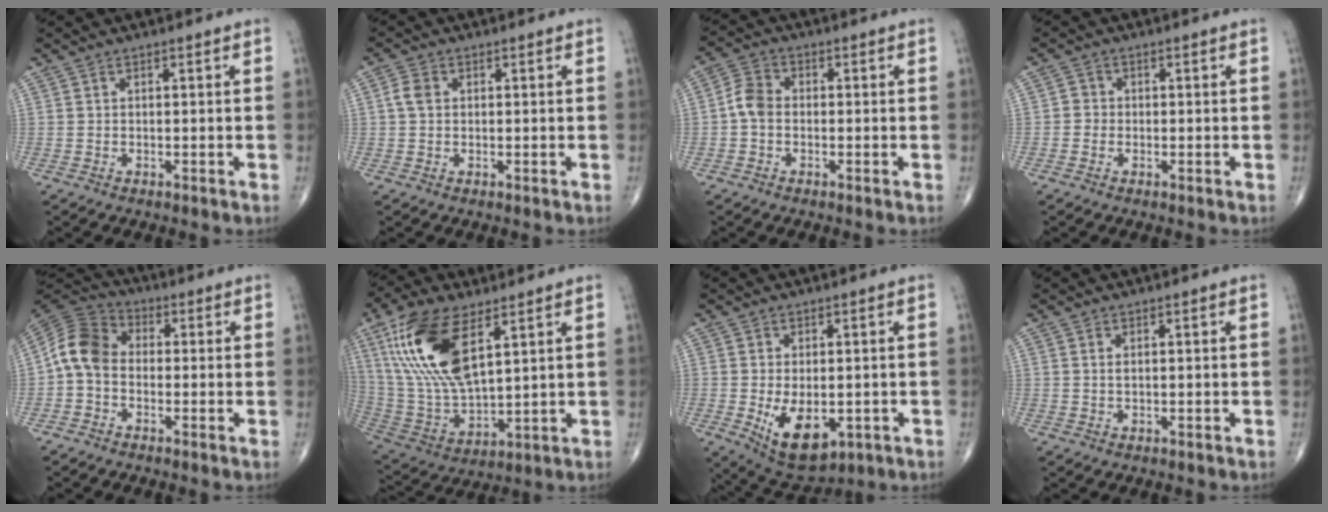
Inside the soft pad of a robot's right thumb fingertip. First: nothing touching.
{"total": 2.8, "force": [0.4, 2.1, 1.8], "torque": [-0.038, 0.008, 0.005]}
{"total": 4.5, "force": [-0.7, 3.3, 3.0], "torque": [-0.055, 0.014, -0.024]}
{"total": 1.9, "force": [-0.4, 1.8, 0.5], "torque": [0.005, 0.008, -0.011]}
{"total": 8.5, "force": [-0.9, 6.3, 5.5], "torque": [-0.096, 0.025, -0.037]}
{"total": 19.7, "force": [8.4, 8.5, 15.6], "torque": [-0.314, -0.028, 0.167]}
{"total": 9.8, "force": [-2.2, 5.6, 7.8], "torque": [-0.113, -0.014, -0.016]}
{"total": 0.8, "force": [0.2, 0.3, 0.7], "torque": [-0.017, 0.001, 0.005]}